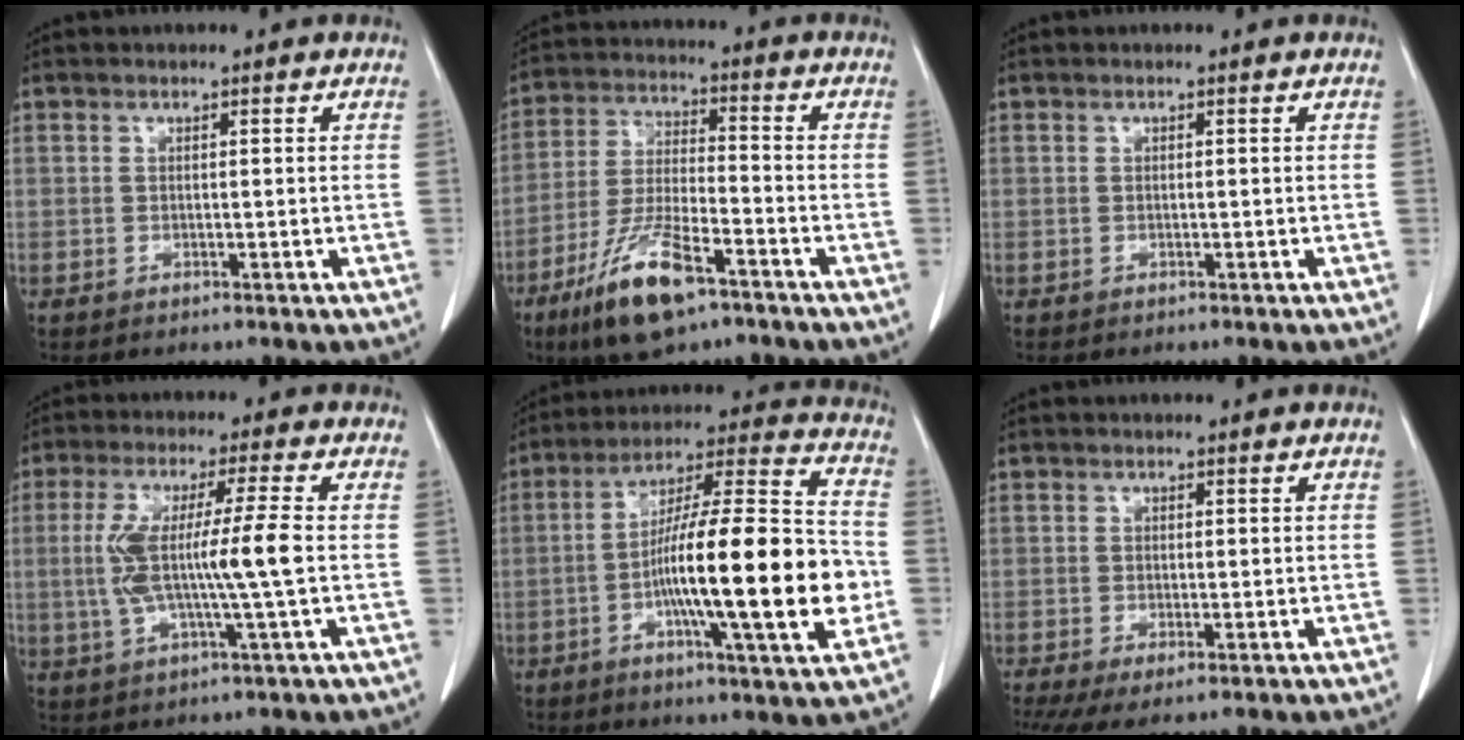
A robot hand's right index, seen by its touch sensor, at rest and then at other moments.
{"total": 12.4, "force": [-7.5, 2.9, 9.4], "torque": [-0.194, -0.021, -0.135]}
{"total": 0.0}
{"total": 10.4, "force": [-0.2, 0.0, 10.4], "torque": [-0.212, 0.006, -0.005]}
{"total": 21.8, "force": [-4.2, 1.9, 21.3], "torque": [-0.332, 0.005, -0.068]}
{"total": 4.3, "force": [-2.2, 1.3, 3.4], "torque": [-0.059, -0.014, -0.037]}